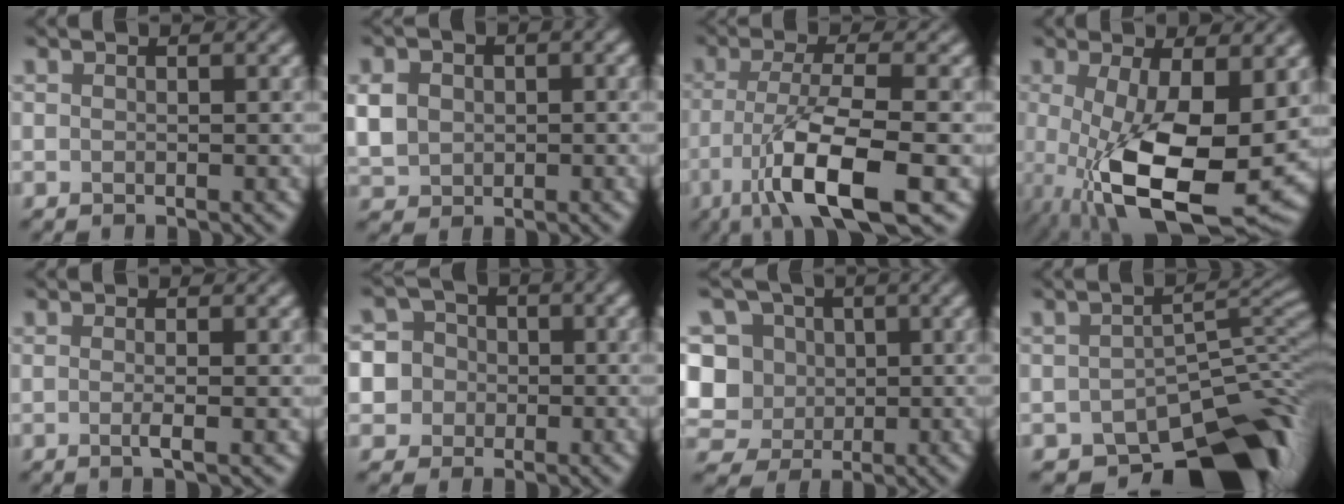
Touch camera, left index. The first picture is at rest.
{"total": 3.8, "force": [0.2, 3.1, 2.1], "torque": [-0.049, 0.004, 0.003]}
{"total": 8.9, "force": [-3.7, 2.1, 7.9], "torque": [-0.138, -0.002, -0.072]}
{"total": 12.4, "force": [-2.2, 4.7, 11.2], "torque": [-0.206, -0.039, -0.021]}
{"total": 1.6, "force": [-0.2, 0.3, 1.6], "torque": [-0.025, -0.004, -0.009]}
{"total": 7.8, "force": [-1.2, 7.4, 2.1], "torque": [-0.045, 0.016, -0.051]}
{"total": 12.3, "force": [2.2, 10.9, 5.2], "torque": [-0.133, 0.030, 0.020]}
{"total": 12.2, "force": [-8.1, 5.7, 7.2], "torque": [-0.088, -0.014, -0.125]}